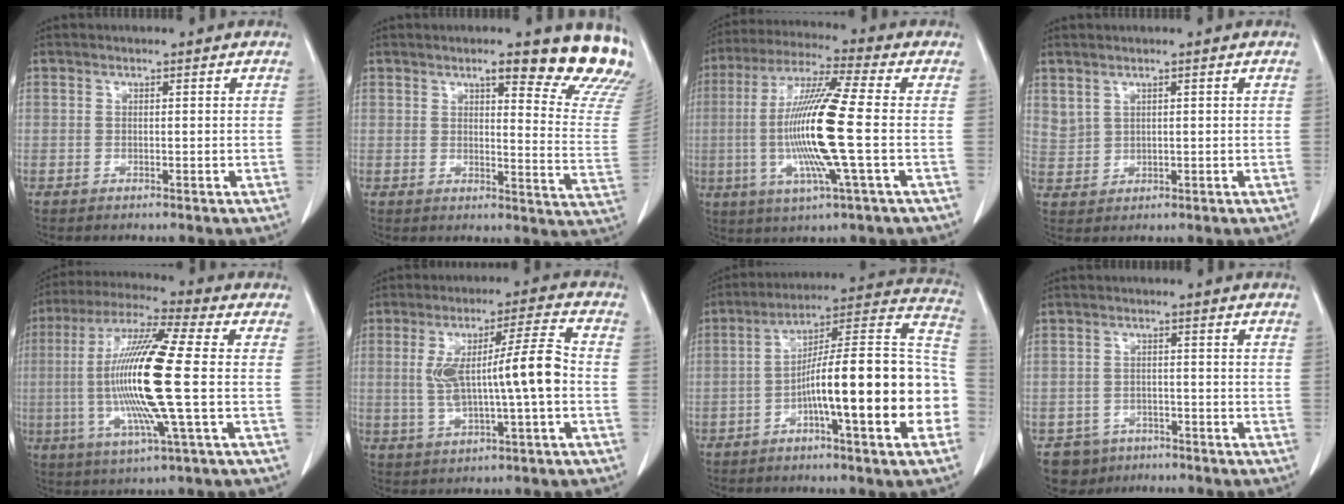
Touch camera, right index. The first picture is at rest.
{"total": 14.8, "force": [12.1, 2.1, 8.3], "torque": [-0.077, -0.062, 0.124]}
{"total": 15.5, "force": [-1.7, -0.4, 15.4], "torque": [-0.311, -0.009, -0.041]}
{"total": 2.6, "force": [1.9, 1.6, 0.6], "torque": [-0.011, 0.000, 0.048]}
{"total": 17.2, "force": [-1.1, 0.1, 17.2], "torque": [-0.351, -0.007, -0.030]}
{"total": 10.8, "force": [-0.4, 0.7, 10.8], "torque": [-0.196, 0.019, -0.003]}
{"total": 20.9, "force": [-5.2, 2.0, 20.1], "torque": [-0.228, 0.036, -0.075]}
{"total": 4.7, "force": [-3.2, 3.4, -0.2], "torque": [0.007, 0.008, -0.050]}